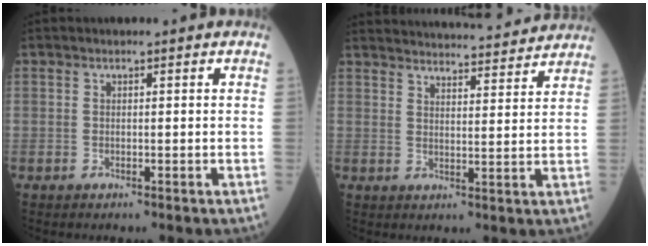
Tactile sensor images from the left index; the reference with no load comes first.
{"total": 20.6, "force": [19.8, 2.3, 5.1], "torque": [-0.077, 0.008, 0.262]}